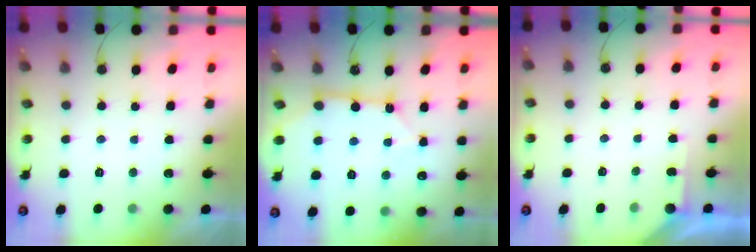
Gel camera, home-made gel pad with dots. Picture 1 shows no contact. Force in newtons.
{"total": 10.5, "press": 10.5, "slide": 1.1}
{"total": 2.8, "press": 2.8, "slide": 0.2}